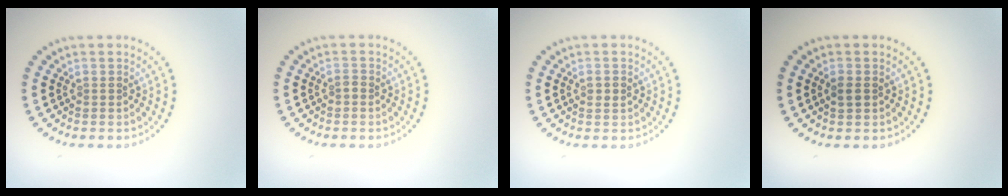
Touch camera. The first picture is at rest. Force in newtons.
{"total": 0.6, "press": 0.4, "slide": 0.3}
{"total": 1.1, "press": 1.0, "slide": 0.3}
{"total": 1.2, "press": 1.2, "slide": 0.1}